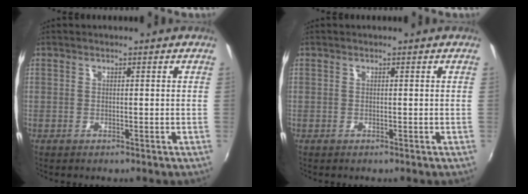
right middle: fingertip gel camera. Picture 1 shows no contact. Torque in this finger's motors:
{"motor_torque": [0.31, -0.39, -0.01, 0.00]}